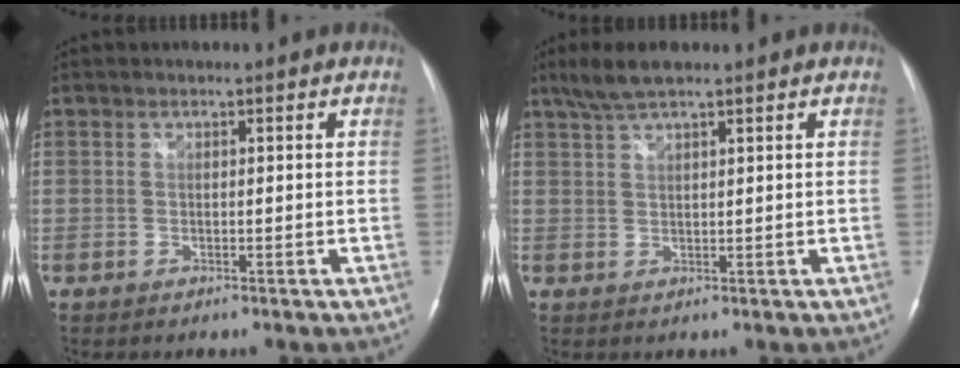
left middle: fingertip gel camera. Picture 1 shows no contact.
{"total": 4.4, "force": [3.4, 0.6, 2.7], "torque": [-0.061, 0.012, 0.067]}